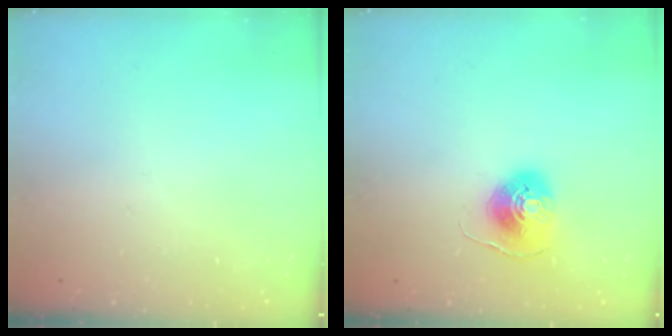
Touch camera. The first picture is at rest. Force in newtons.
{"total": 8.5, "press": 8.5, "slide": 0.3}